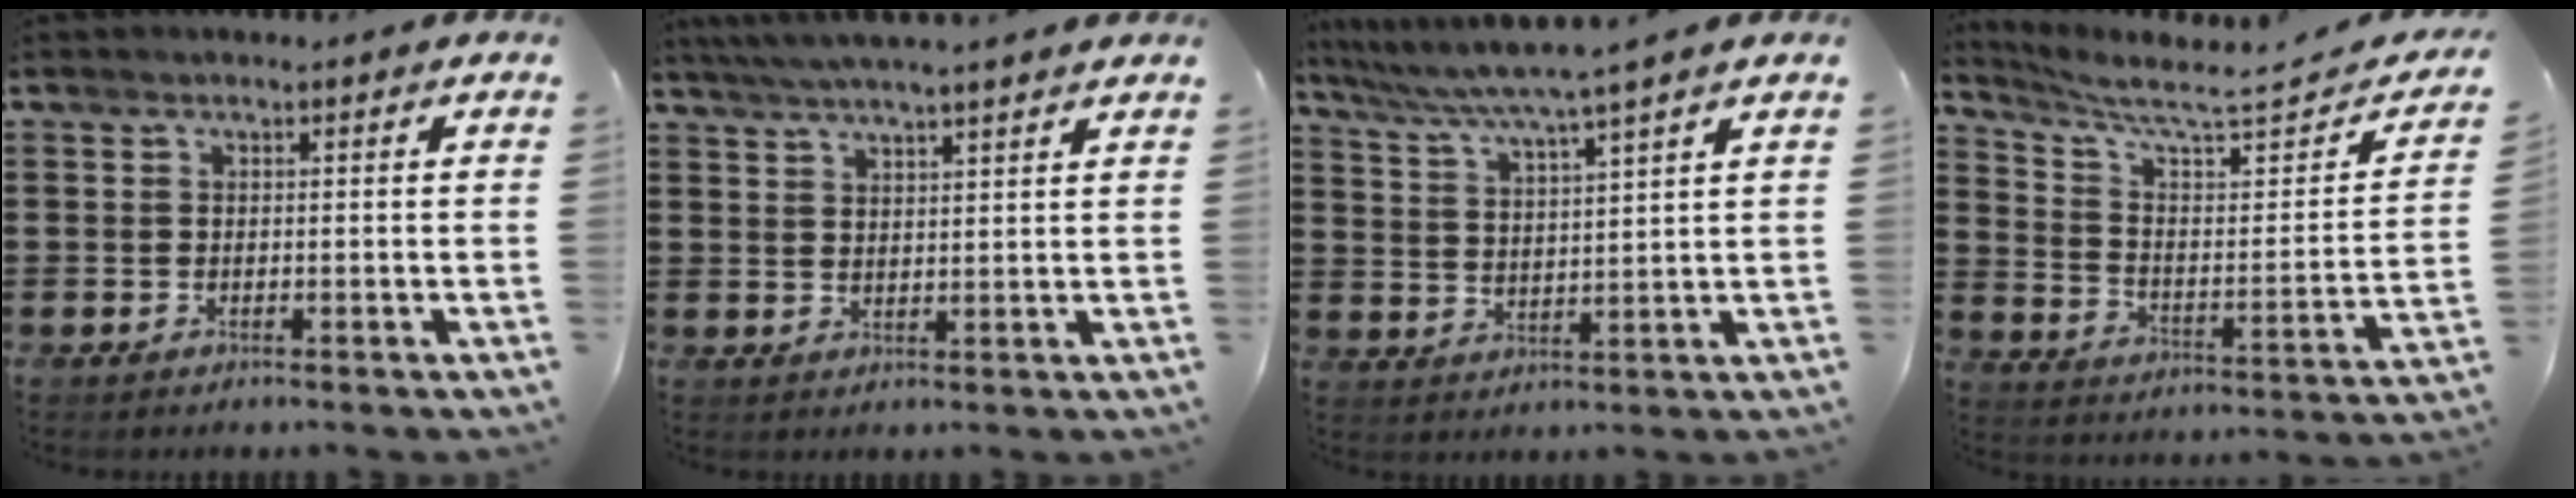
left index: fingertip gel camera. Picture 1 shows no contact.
{"total": 4.2, "force": [3.8, -0.5, 1.6], "torque": [-0.043, -0.013, 0.069]}
{"total": 5.4, "force": [4.6, -1.2, 2.5], "torque": [-0.068, -0.032, 0.074]}
{"total": 5.5, "force": [4.4, 0.4, 3.2], "torque": [-0.086, -0.035, 0.067]}